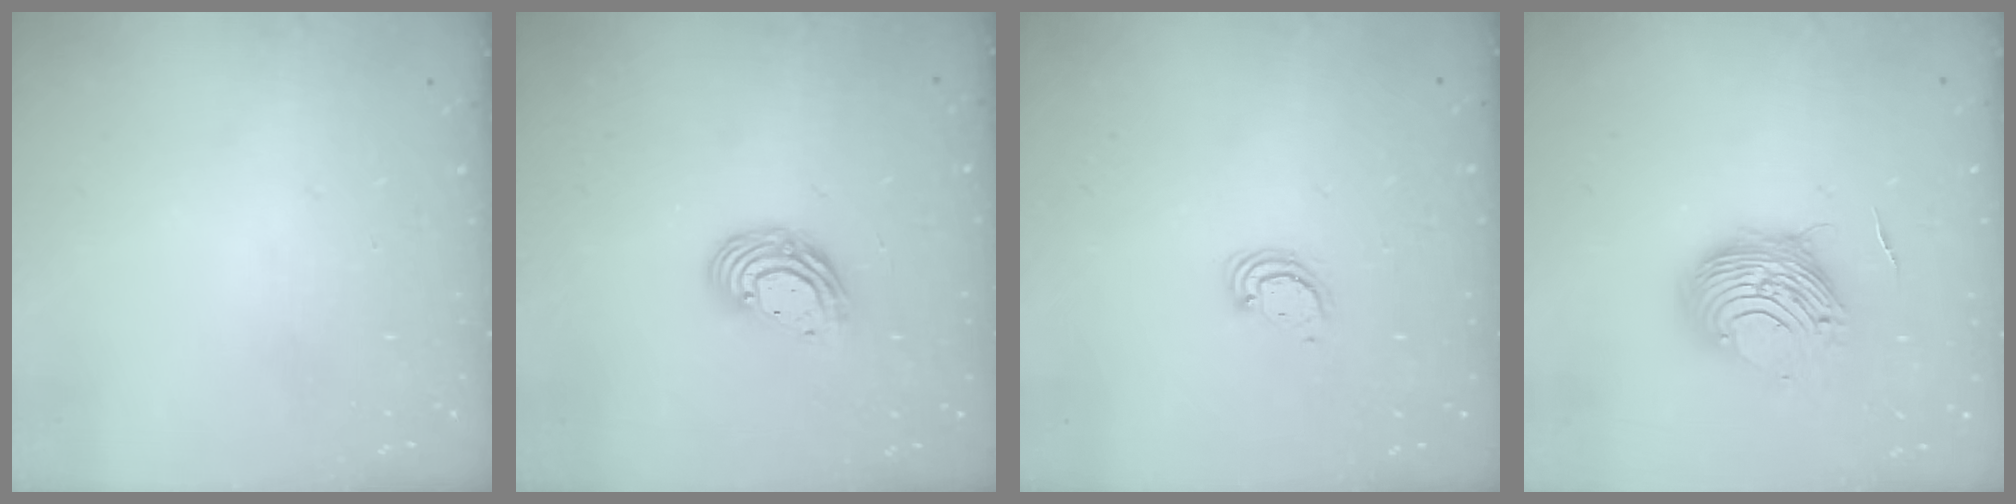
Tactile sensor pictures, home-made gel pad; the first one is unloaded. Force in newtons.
{"total": 9.2, "press": 9.2, "slide": 0.6}
{"total": 2.6, "press": 2.6, "slide": 0.3}
{"total": 10.7, "press": 10.7, "slide": 0.8}